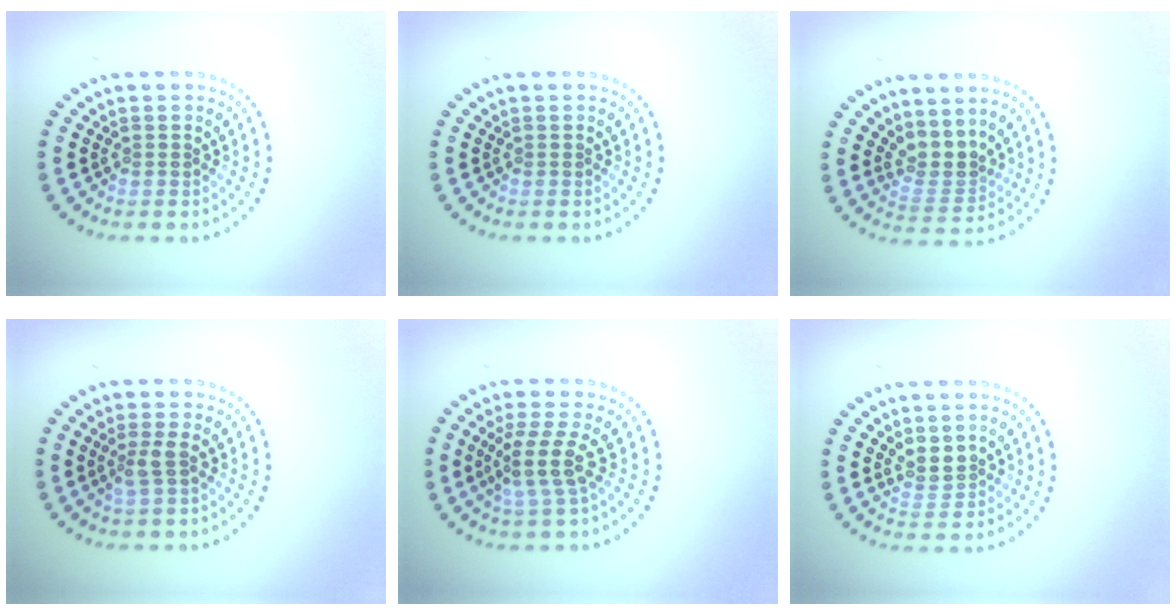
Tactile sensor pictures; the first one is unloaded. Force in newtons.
{"total": 0.0}
{"total": 2.7, "press": 1.8, "slide": 2.0}
{"total": 1.7, "press": 1.5, "slide": 0.7}
{"total": 3.3, "press": 2.4, "slide": 2.2}
{"total": 1.9, "press": 1.6, "slide": 1.1}